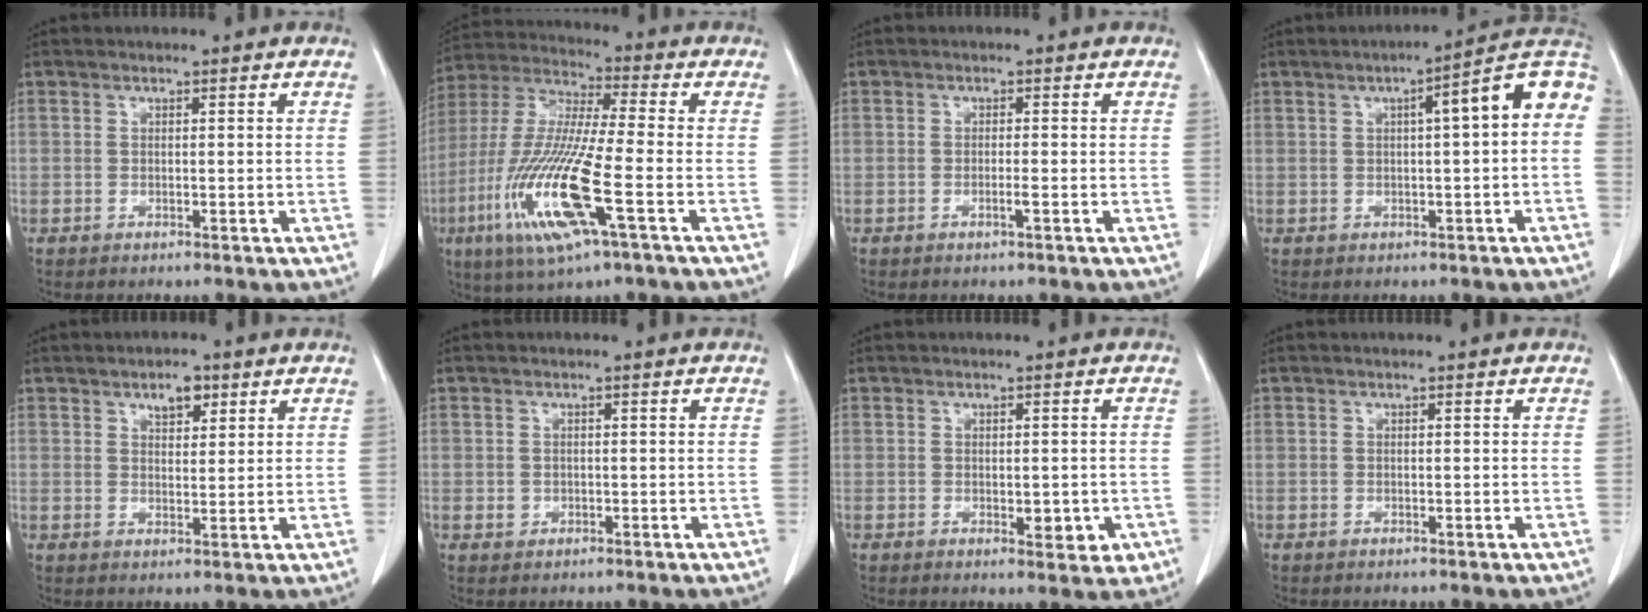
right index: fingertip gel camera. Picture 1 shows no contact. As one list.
[{"total": 17.0, "force": [-5.7, 1.2, 16.0], "torque": [-0.336, -0.023, -0.108]}, {"total": 1.1, "force": [-0.4, -0.2, 1.0], "torque": [-0.016, 0.001, -0.005]}, {"total": 9.5, "force": [1.7, 1.0, 9.3], "torque": [-0.125, 0.033, 0.015]}, {"total": 3.6, "force": [2.2, 1.7, 2.4], "torque": [-0.037, 0.001, 0.036]}, {"total": 1.1, "force": [-0.2, 1.1, 0.3], "torque": [-0.005, 0.002, 0.001]}, {"total": 3.6, "force": [-0.8, 1.8, 3.1], "torque": [-0.026, -0.002, -0.002]}, {"total": 0.0}]